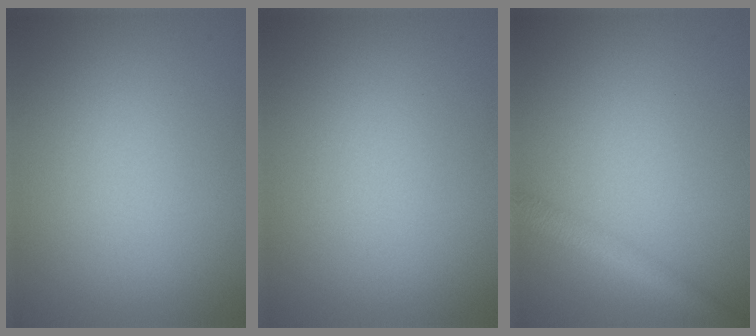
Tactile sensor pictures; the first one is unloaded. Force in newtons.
{"total": 0.0}
{"total": 2.8, "press": 2.8, "slide": 0.1}